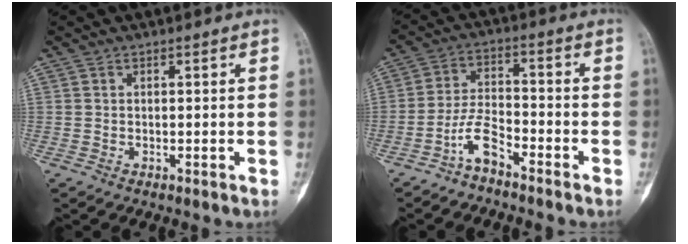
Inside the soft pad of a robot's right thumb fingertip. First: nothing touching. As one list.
[{"total": 6.2, "force": [-4.5, 2.2, 3.7], "torque": [-0.070, 0.045, -0.094]}]